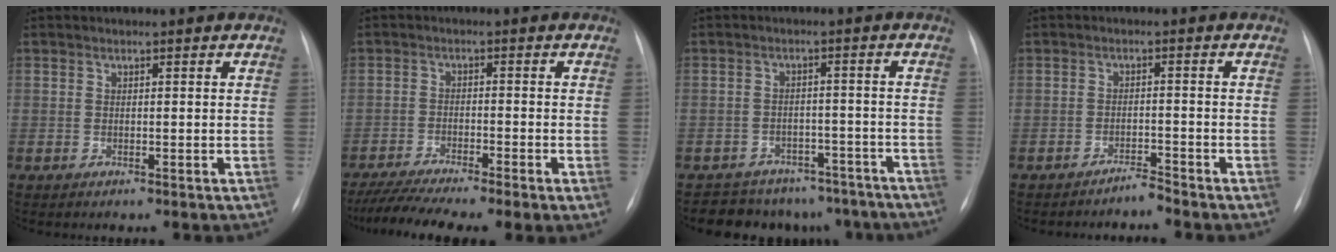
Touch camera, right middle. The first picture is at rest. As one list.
[{"total": 10.3, "force": [-7.8, 0.7, 6.6], "torque": [-0.113, -0.015, -0.128]}, {"total": 12.0, "force": [-10.4, 5.8, 1.5], "torque": [-0.001, 0.028, -0.115]}, {"total": 1.9, "force": [-1.9, -0.4, -0.1], "torque": [0.010, -0.005, -0.029]}]